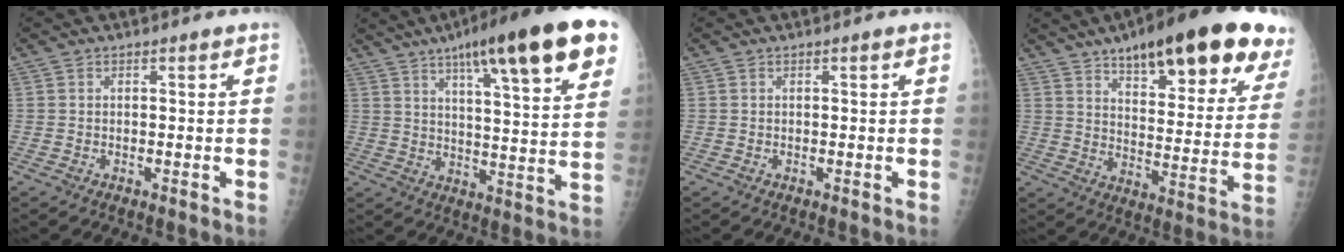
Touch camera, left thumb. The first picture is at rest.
{"total": 25.2, "force": [14.0, 4.9, 20.4], "torque": [-0.288, -0.024, 0.198]}
{"total": 0.0}
{"total": 28.2, "force": [17.8, 8.6, 20.1], "torque": [-0.244, -0.049, 0.242]}